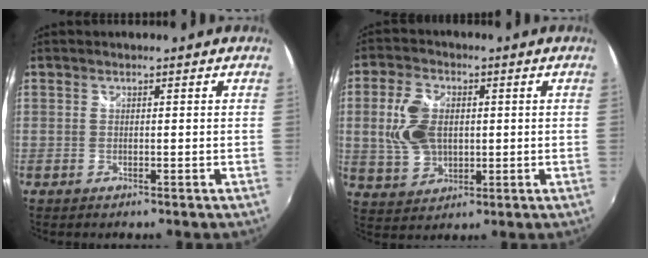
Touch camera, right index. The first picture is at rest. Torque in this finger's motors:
{"motor_torque": [0.21, -0.02, 0.37, 0.12]}